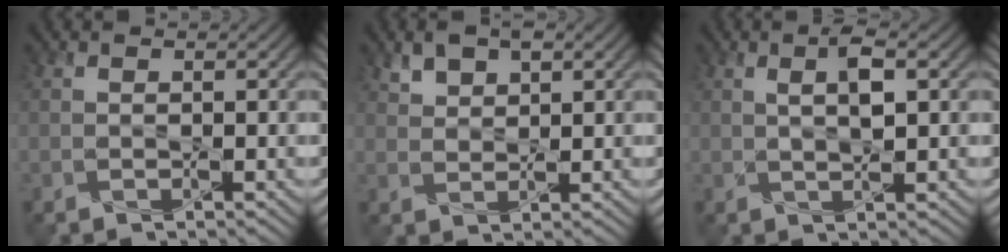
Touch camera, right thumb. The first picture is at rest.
{"total": 3.4, "force": [2.0, 1.9, 2.1], "torque": [-0.046, 0.001, 0.038]}
{"total": 3.3, "force": [1.0, 0.8, 3.1], "torque": [-0.062, 0.004, 0.019]}